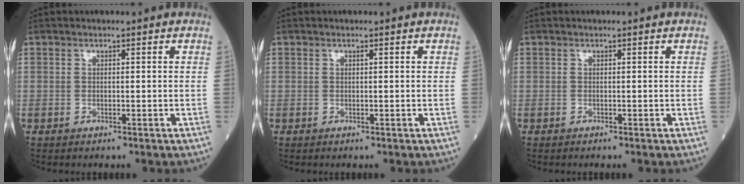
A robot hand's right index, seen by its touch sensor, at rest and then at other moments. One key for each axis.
{"total": 0.0}
{"total": 0.0}